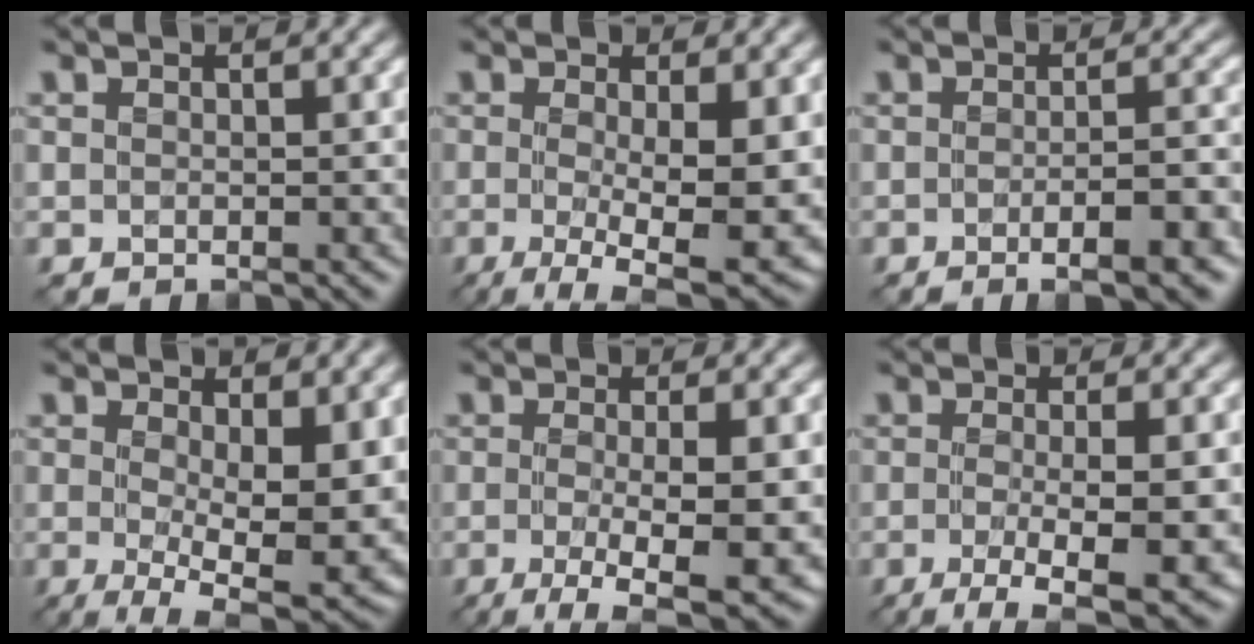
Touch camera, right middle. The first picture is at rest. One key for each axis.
{"total": 9.1, "fx": -1.3, "fy": 2.6, "fz": 8.6, "tx": -0.144, "ty": -0.024, "tz": -0.013}
{"total": 5.1, "fx": -2.0, "fy": 1.3, "fz": 4.4, "tx": -0.053, "ty": 0.002, "tz": -0.026}
{"total": 9.9, "fx": -0.4, "fy": 3.8, "fz": 9.2, "tx": -0.150, "ty": -0.023, "tz": 0.000}
{"total": 8.5, "fx": -2.3, "fy": 2.2, "fz": 7.9, "tx": -0.132, "ty": -0.022, "tz": -0.029}
{"total": 7.7, "fx": -2.6, "fy": 2.0, "fz": 7.0, "tx": -0.110, "ty": -0.017, "tz": -0.035}